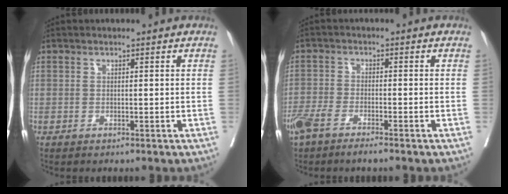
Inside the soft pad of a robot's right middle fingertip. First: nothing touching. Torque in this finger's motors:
{"motor_torque": [0.02, -0.04, 0.09, 0.04]}